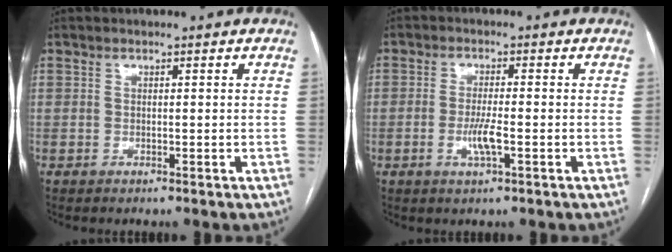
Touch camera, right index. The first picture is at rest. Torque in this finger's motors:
{"motor_torque": [0.05, 0.04, -0.01, 0.03]}